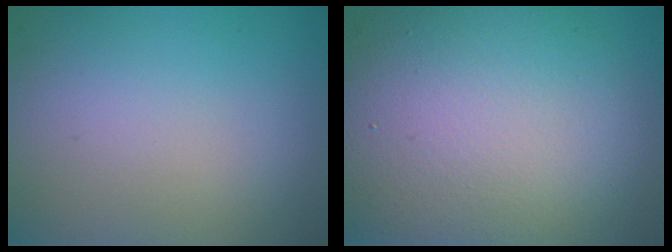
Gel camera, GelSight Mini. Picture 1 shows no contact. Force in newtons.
{"total": 11.4, "press": 11.4, "slide": 0.7}